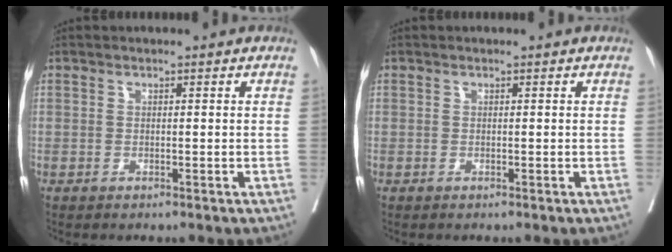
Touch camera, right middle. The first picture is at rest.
{"total": 0.0}